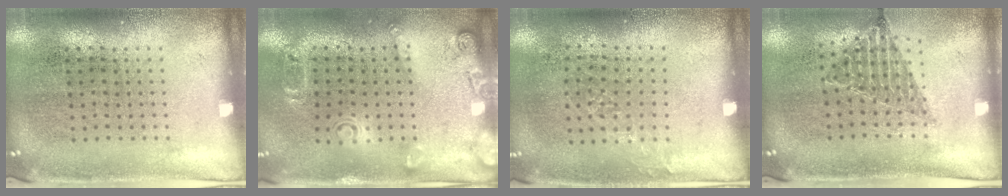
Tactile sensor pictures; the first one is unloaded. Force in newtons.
{"total": 1.8, "press": 1.2, "slide": 1.3}
{"total": 0.9, "press": 0.8, "slide": 0.4}
{"total": 0.9, "press": 0.8, "slide": 0.2}